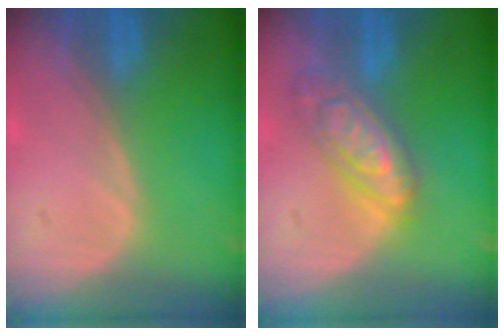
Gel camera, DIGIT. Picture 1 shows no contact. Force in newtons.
{"total": 7.4, "press": 7.4, "slide": 0.5}